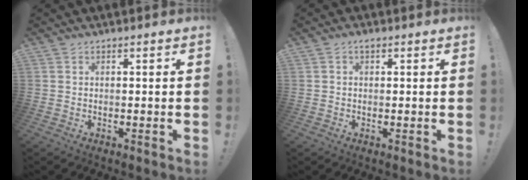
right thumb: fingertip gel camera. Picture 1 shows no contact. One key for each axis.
{"total": 1.0, "fx": 0.5, "fy": 0.5, "fz": 0.8, "tx": -0.013, "ty": 0.001, "tz": 0.008}